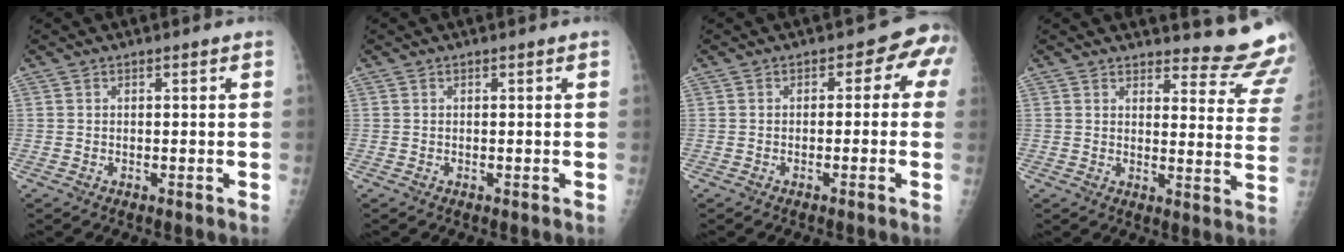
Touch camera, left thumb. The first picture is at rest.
{"total": 0.0}
{"total": 4.6, "force": [-0.3, 3.2, 3.2], "torque": [0.002, 0.022, -0.017]}
{"total": 15.1, "force": [14.6, 2.5, 2.7], "torque": [0.008, -0.153, 0.146]}